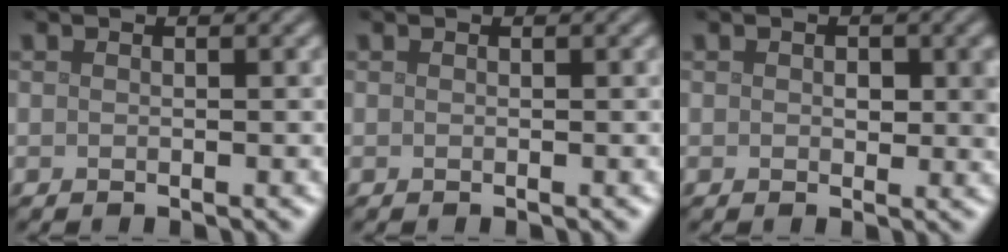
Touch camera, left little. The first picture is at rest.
{"total": 0.0}
{"total": 2.0, "force": [0.4, 1.2, 1.5], "torque": [-0.016, -0.005, 0.005]}